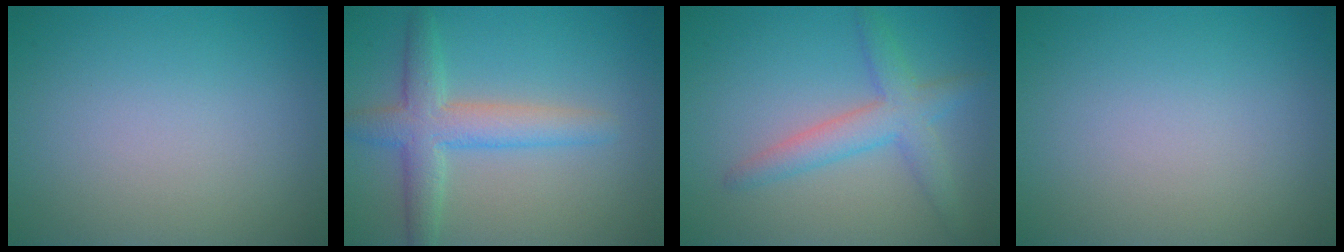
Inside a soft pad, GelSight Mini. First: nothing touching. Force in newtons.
{"total": 4.3, "press": 4.3, "slide": 0.2}
{"total": 3.6, "press": 3.6, "slide": 0.1}
{"total": 0.0}